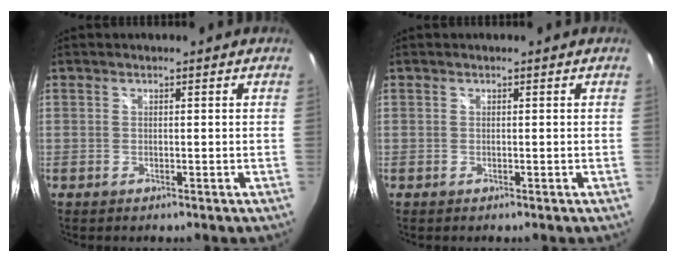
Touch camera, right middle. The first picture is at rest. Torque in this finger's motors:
{"motor_torque": [0.00, 0.00, 0.00, 0.00]}